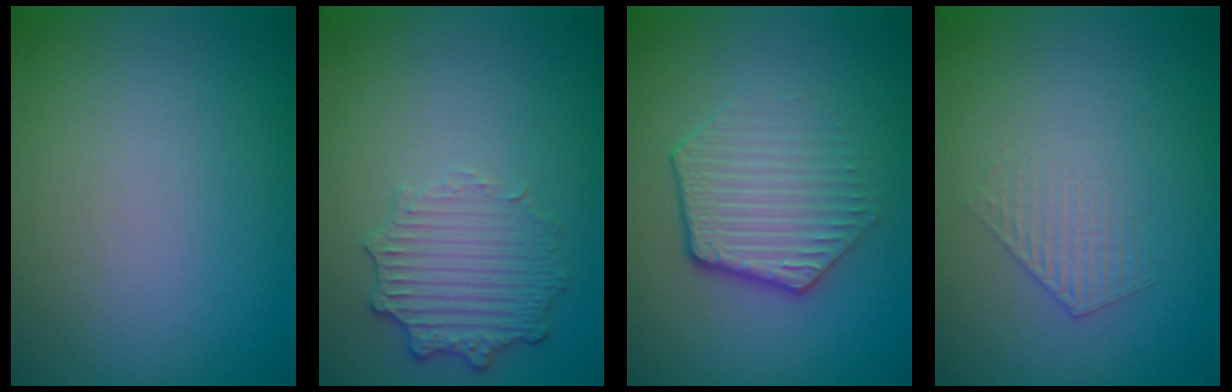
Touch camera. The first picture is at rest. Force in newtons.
{"total": 2.9, "press": 2.4, "slide": 1.6}
{"total": 4.5, "press": 3.2, "slide": 3.1}
{"total": 1.0, "press": 0.4, "slide": 0.9}